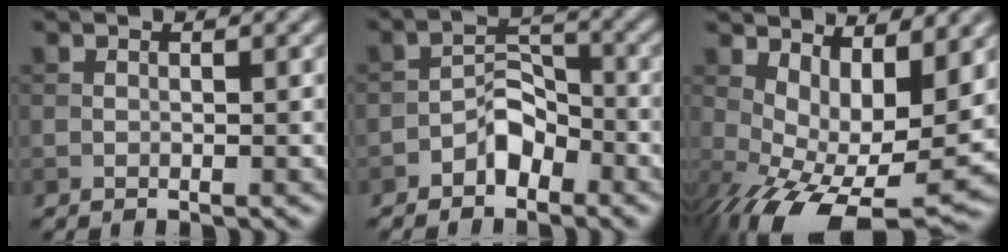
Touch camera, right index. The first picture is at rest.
{"total": 2.9, "force": [-2.0, 1.7, 1.4], "torque": [-0.016, 0.016, -0.036]}
{"total": 12.3, "force": [0.1, 5.8, 10.9], "torque": [-0.169, -0.020, 0.026]}